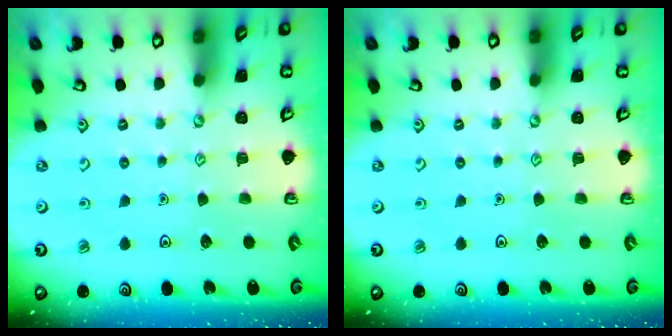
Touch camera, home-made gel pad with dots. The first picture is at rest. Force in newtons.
{"total": 0.0}